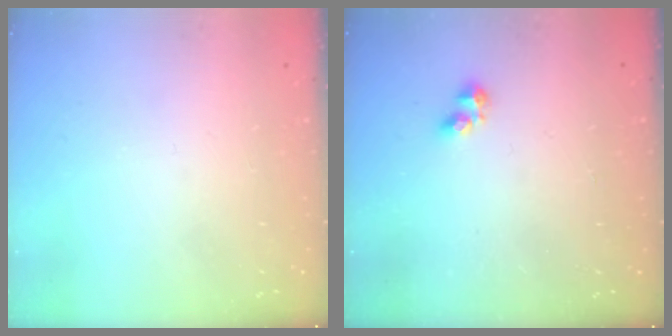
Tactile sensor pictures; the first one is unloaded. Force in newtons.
{"total": 2.8, "press": 2.7, "slide": 0.5}